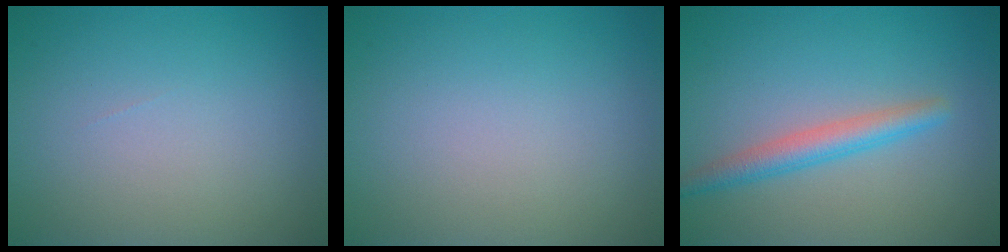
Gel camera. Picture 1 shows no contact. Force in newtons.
{"total": 0.0}
{"total": 2.8, "press": 2.8, "slide": 0.1}